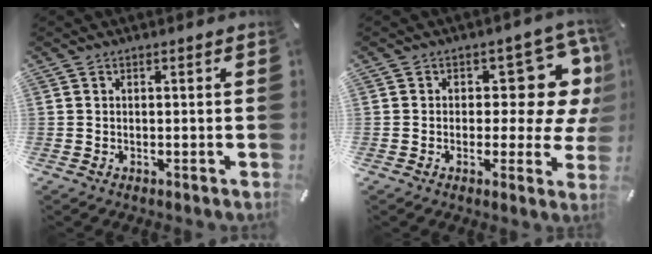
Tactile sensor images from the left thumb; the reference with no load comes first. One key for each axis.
{"total": 11.1, "fx": 4.7, "fy": 6.1, "fz": 7.9, "tx": -0.082, "ty": -0.051, "tz": 0.080}